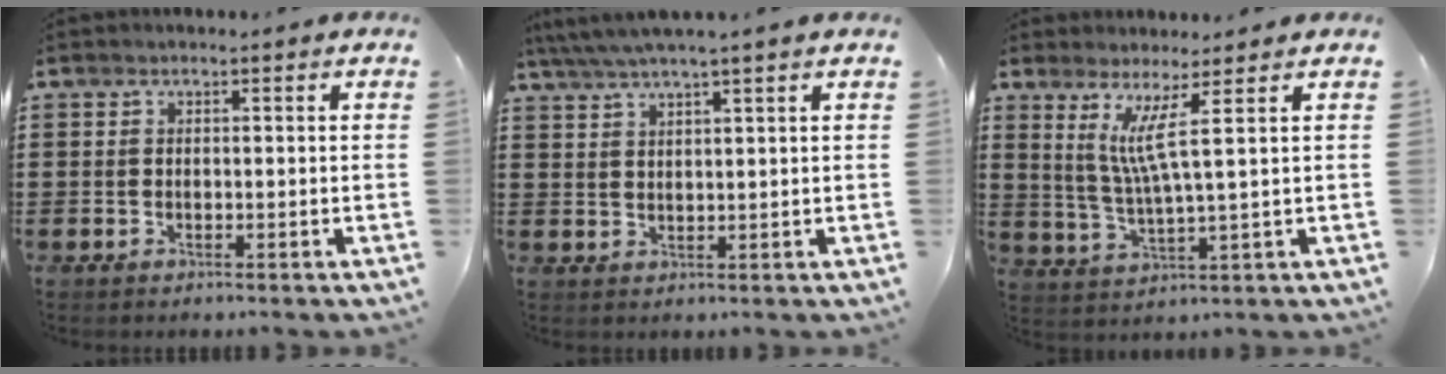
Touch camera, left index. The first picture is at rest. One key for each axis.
{"total": 3.3, "fx": 2.7, "fy": -0.6, "fz": 1.9, "tx": -0.044, "ty": -0.004, "tz": 0.047}
{"total": 6.4, "fx": 2.8, "fy": -0.5, "fz": 5.7, "tx": -0.127, "ty": -0.016, "tz": 0.046}